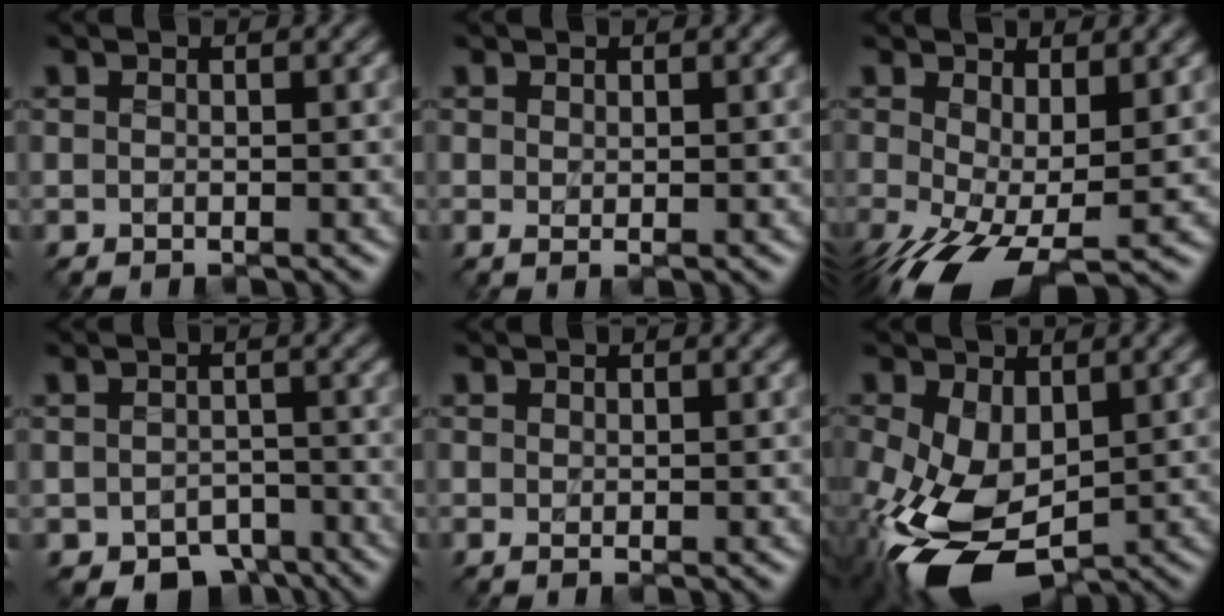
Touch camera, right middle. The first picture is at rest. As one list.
[{"total": 0.0}, {"total": 7.8, "force": [-2.1, 3.3, 6.8], "torque": [-0.147, -0.023, -0.026]}, {"total": 3.0, "force": [-2.5, 1.6, 0.7], "torque": [-0.009, -0.013, -0.034]}, {"total": 0.0}, {"total": 8.5, "force": [-2.8, 4.8, 6.5], "torque": [-0.168, -0.029, -0.038]}]